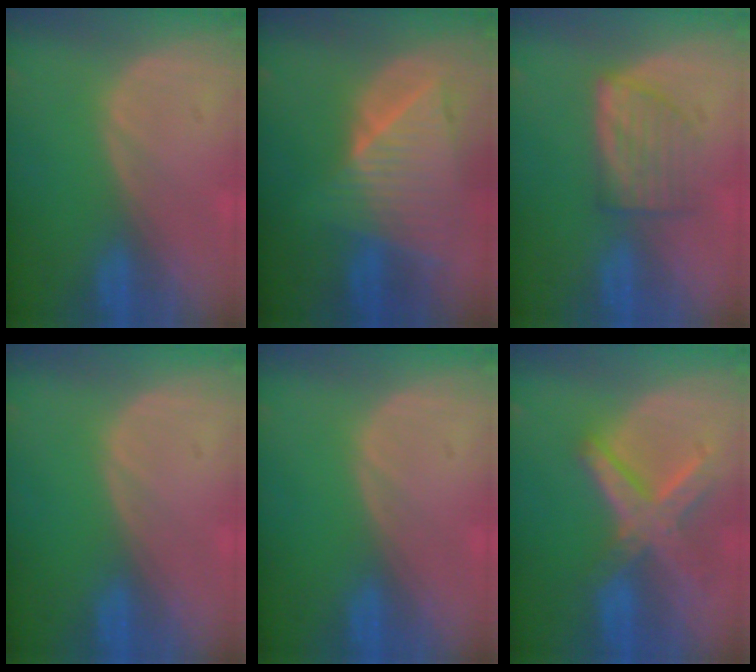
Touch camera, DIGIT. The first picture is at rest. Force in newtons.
{"total": 9.0, "press": 8.0, "slide": 4.2}
{"total": 5.2, "press": 5.2, "slide": 0.3}
{"total": 0.0}
{"total": 0.0}
{"total": 8.2, "press": 7.0, "slide": 4.2}